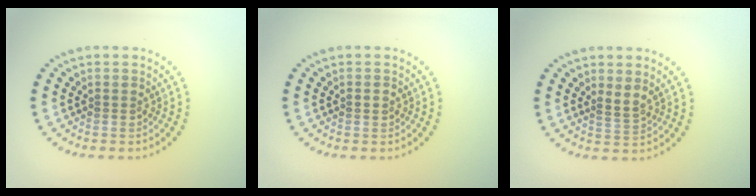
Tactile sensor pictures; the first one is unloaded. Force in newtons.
{"total": 0.8, "press": 0.8, "slide": 0.1}
{"total": 1.2, "press": 0.8, "slide": 0.8}